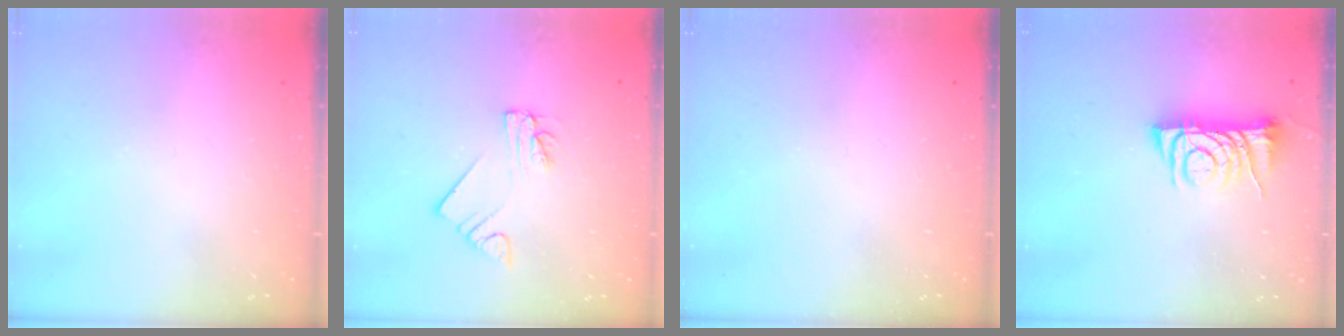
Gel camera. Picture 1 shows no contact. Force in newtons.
{"total": 2.2, "press": 2.2, "slide": 0.1}
{"total": 0.0}
{"total": 7.8, "press": 7.7, "slide": 1.0}